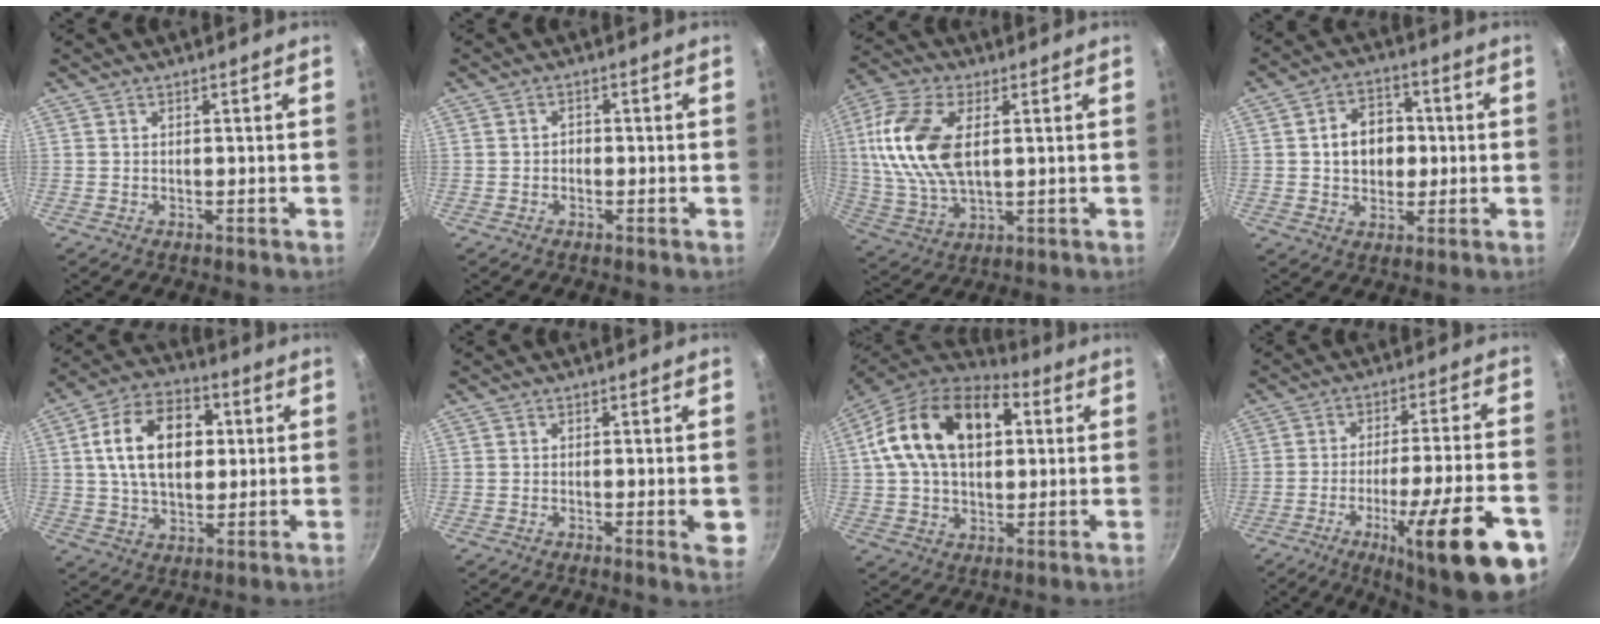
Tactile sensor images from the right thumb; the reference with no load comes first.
{"total": 1.1, "force": [-0.4, 0.9, 0.5], "torque": [-0.006, 0.004, -0.010]}
{"total": 16.3, "force": [3.0, 8.8, 13.4], "torque": [-0.265, 0.000, 0.055]}
{"total": 9.8, "force": [0.6, 7.6, 6.2], "torque": [-0.063, 0.012, 0.003]}
{"total": 16.9, "force": [2.9, 11.2, 12.3], "torque": [-0.176, 0.013, 0.038]}
{"total": 3.9, "force": [-0.6, 0.8, 3.7], "torque": [-0.047, -0.005, -0.010]}
{"total": 20.7, "force": [4.9, 13.4, 15.0], "torque": [-0.231, 0.018, 0.069]}
{"total": 23.1, "force": [-10.1, 4.7, 20.2], "torque": [-0.272, 0.029, -0.146]}